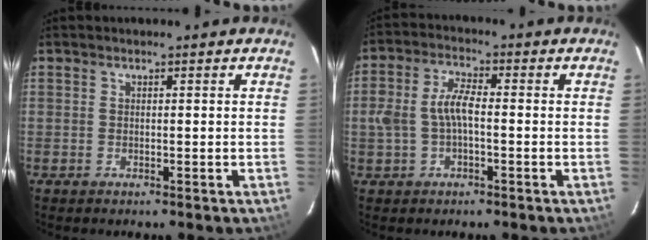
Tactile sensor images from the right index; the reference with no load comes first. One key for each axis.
{"total": 6.3, "fx": -0.9, "fy": 3.0, "fz": 5.5, "tx": -0.115, "ty": 0.014, "tz": -0.016}